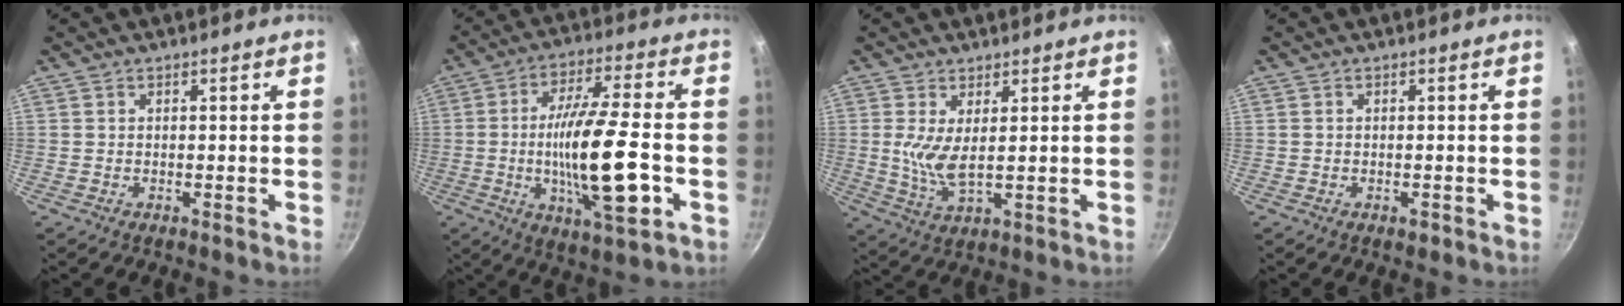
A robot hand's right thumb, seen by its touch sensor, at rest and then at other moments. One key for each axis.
{"total": 18.5, "fx": -3.5, "fy": 4.4, "fz": 17.6, "tx": -0.306, "ty": 0.012, "tz": -0.064}
{"total": 6.1, "fx": 1.4, "fy": 2.0, "fz": 5.6, "tx": -0.117, "ty": -0.017, "tz": 0.032}
{"total": 1.0, "fx": -0.5, "fy": 0.6, "fz": 0.7, "tx": -0.009, "ty": 0.001, "tz": -0.007}